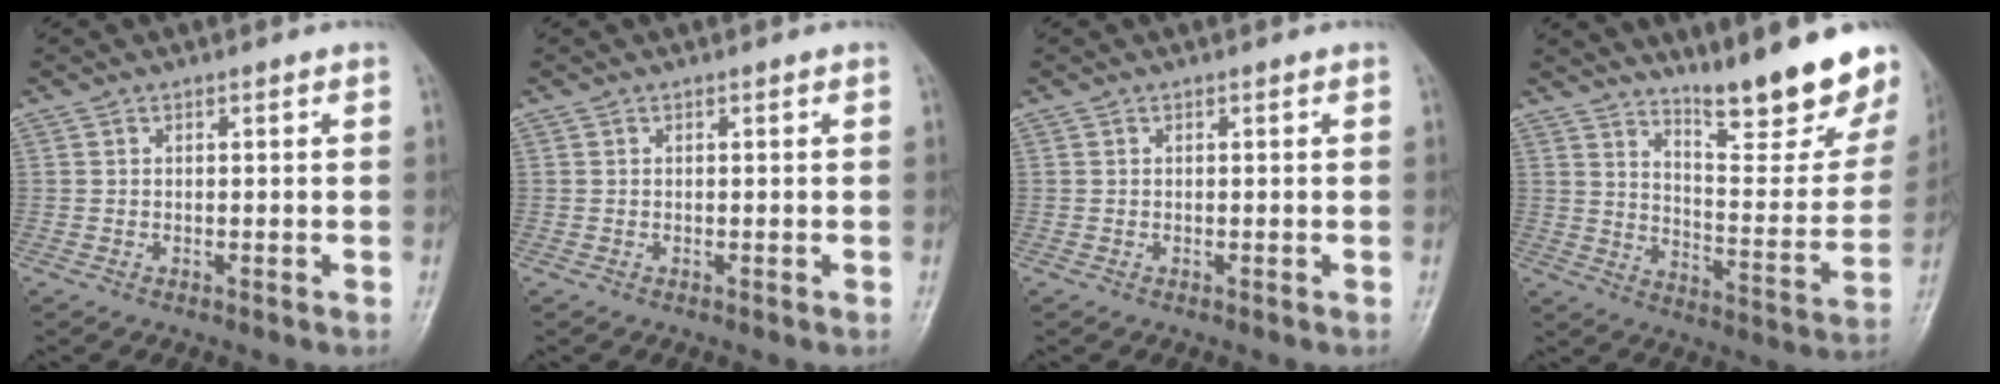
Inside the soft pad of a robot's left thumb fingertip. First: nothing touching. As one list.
[{"total": 0.0}, {"total": 0.0}, {"total": 20.4, "force": [15.8, 4.2, 12.2], "torque": [-0.139, -0.113, 0.225]}]